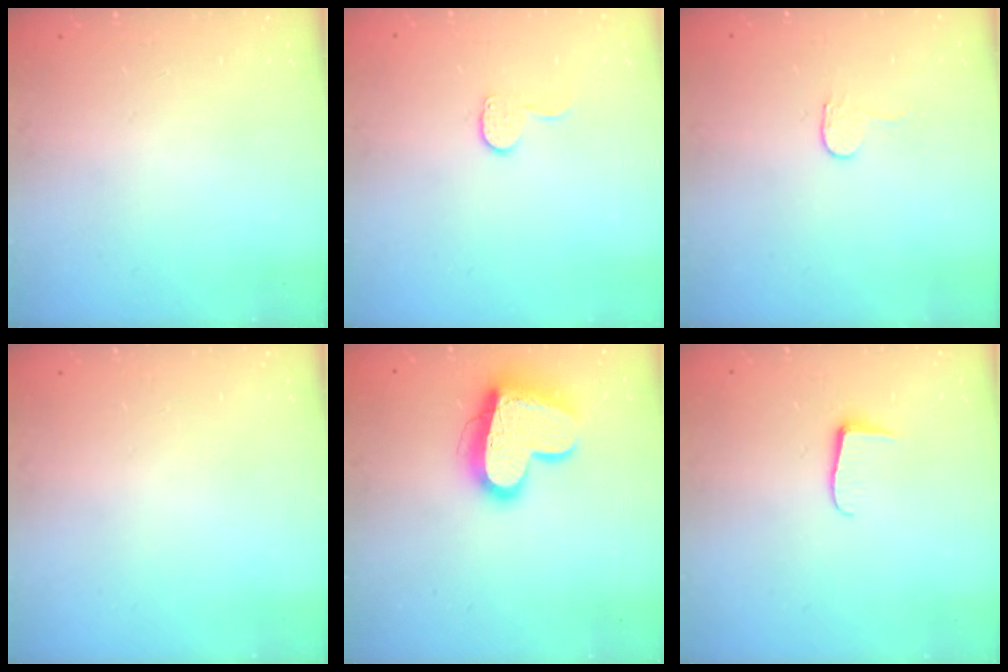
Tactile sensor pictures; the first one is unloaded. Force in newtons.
{"total": 7.1, "press": 7.1, "slide": 0.4}
{"total": 2.7, "press": 2.7, "slide": 0.2}
{"total": 0.0}
{"total": 16.5, "press": 16.4, "slide": 1.5}
{"total": 6.0, "press": 5.9, "slide": 0.6}